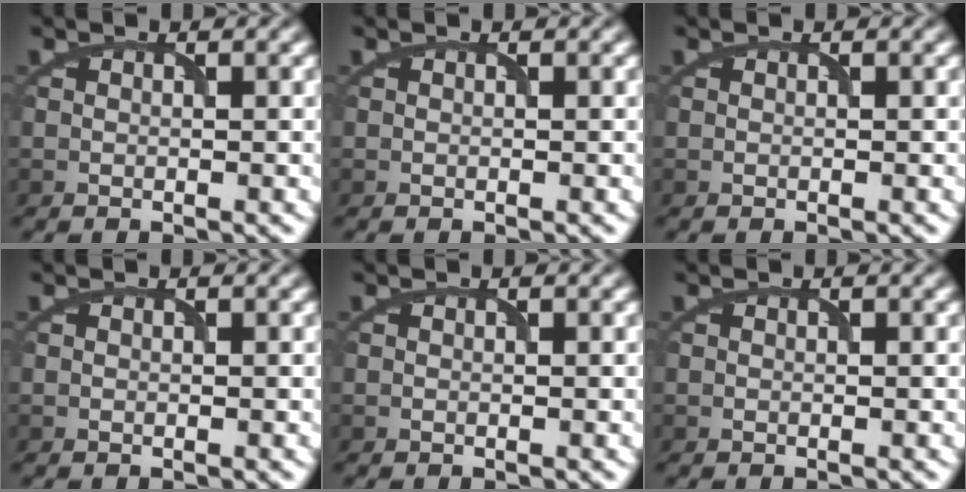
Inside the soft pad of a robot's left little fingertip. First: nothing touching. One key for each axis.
{"total": 0.0}
{"total": 0.0}
{"total": 0.0}
{"total": 0.0}
{"total": 0.0}